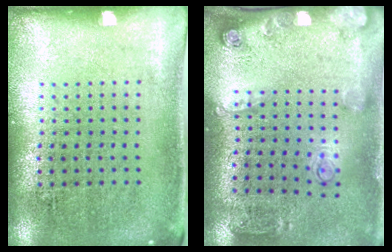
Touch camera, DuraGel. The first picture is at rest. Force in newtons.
{"total": 2.0, "press": 1.4, "slide": 1.4}